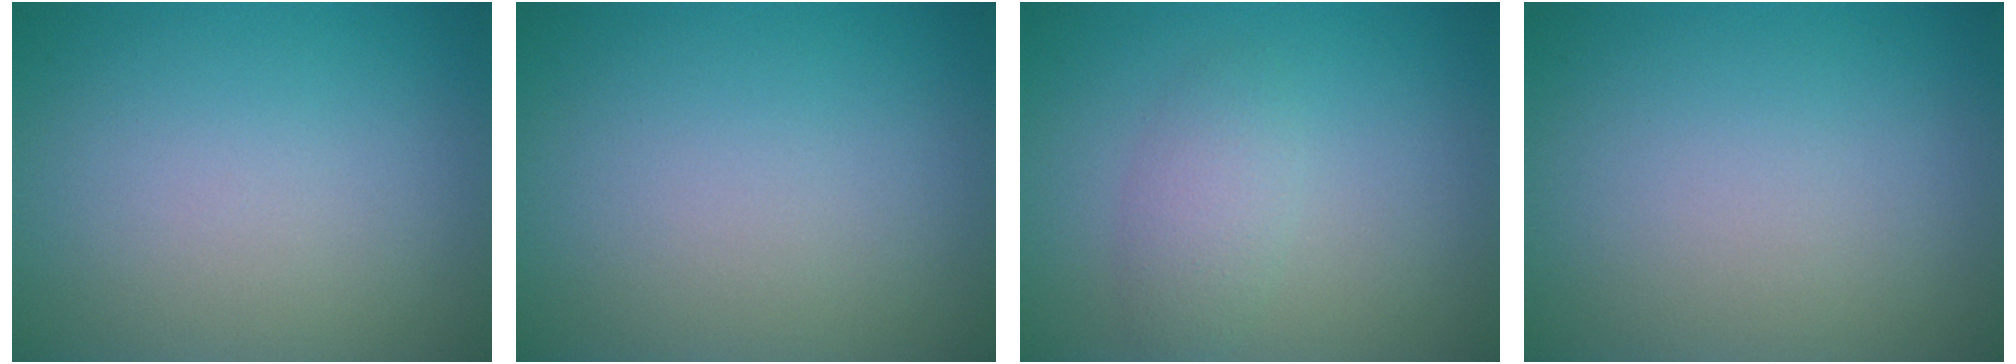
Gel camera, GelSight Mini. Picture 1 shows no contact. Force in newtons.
{"total": 0.0}
{"total": 2.2, "press": 2.2, "slide": 0.1}
{"total": 0.0}